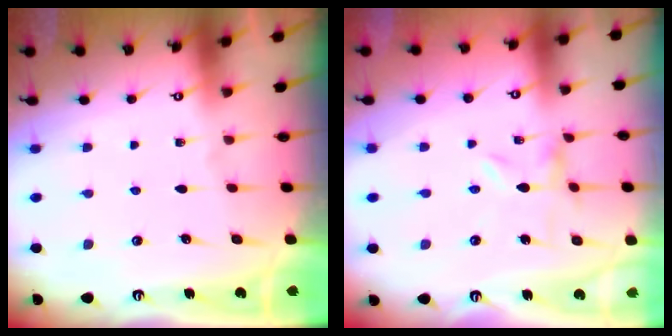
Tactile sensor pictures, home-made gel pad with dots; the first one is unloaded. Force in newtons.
{"total": 0.0}